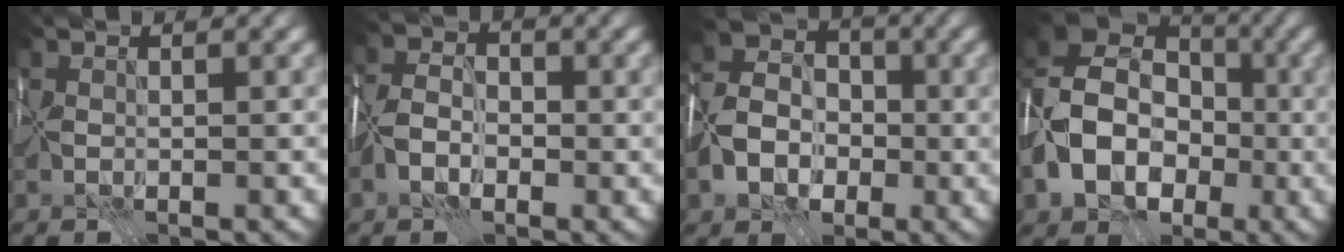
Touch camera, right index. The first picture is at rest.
{"total": 4.5, "force": [-1.9, 3.1, 2.6], "torque": [-0.057, 0.002, -0.047]}
{"total": 7.1, "force": [-2.2, 5.7, 3.7], "torque": [-0.083, 0.000, -0.057]}
{"total": 11.6, "force": [-2.6, 8.8, 7.1], "torque": [-0.141, 0.000, -0.064]}